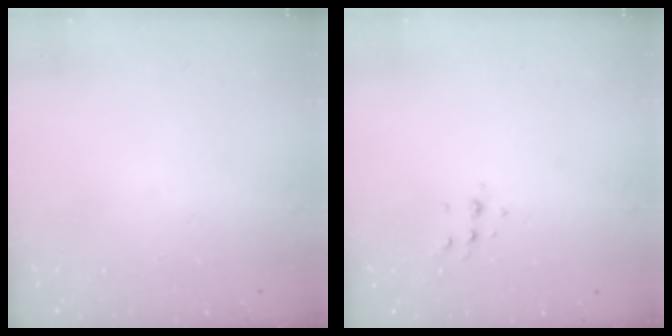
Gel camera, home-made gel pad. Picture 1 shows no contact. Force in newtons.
{"total": 4.3, "press": 4.2, "slide": 0.9}